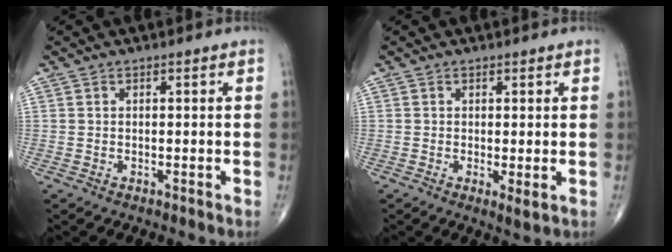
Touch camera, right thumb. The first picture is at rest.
{"total": 2.0, "force": [-0.2, 0.4, 1.9], "torque": [-0.035, -0.010, -0.004]}